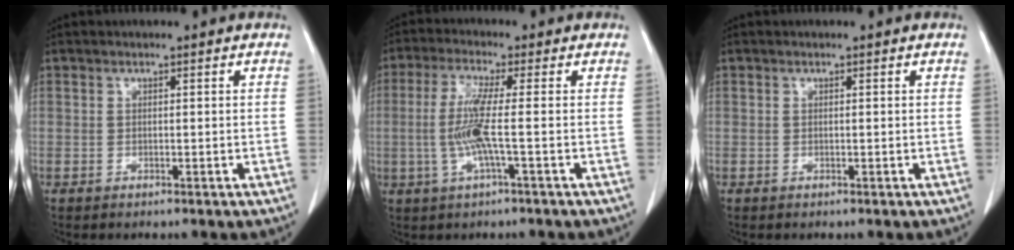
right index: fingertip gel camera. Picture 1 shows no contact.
{"total": 6.6, "force": [-0.8, -0.1, 6.5], "torque": [-0.144, 0.000, -0.019]}
{"total": 0.0}